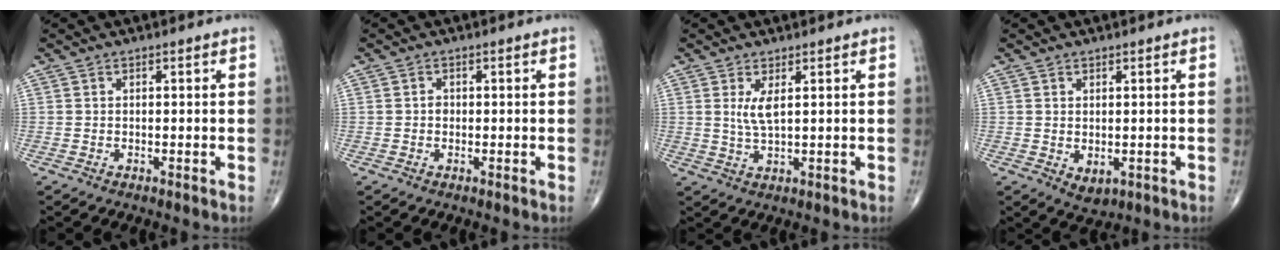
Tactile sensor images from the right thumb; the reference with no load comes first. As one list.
[{"total": 1.0, "force": [-0.1, 0.8, 0.5], "torque": [-0.001, 0.004, -0.004]}, {"total": 3.4, "force": [1.1, 0.8, 3.1], "torque": [-0.067, -0.013, 0.028]}, {"total": 2.9, "force": [-0.3, 2.0, 2.1], "torque": [-0.027, -0.006, 0.007]}]